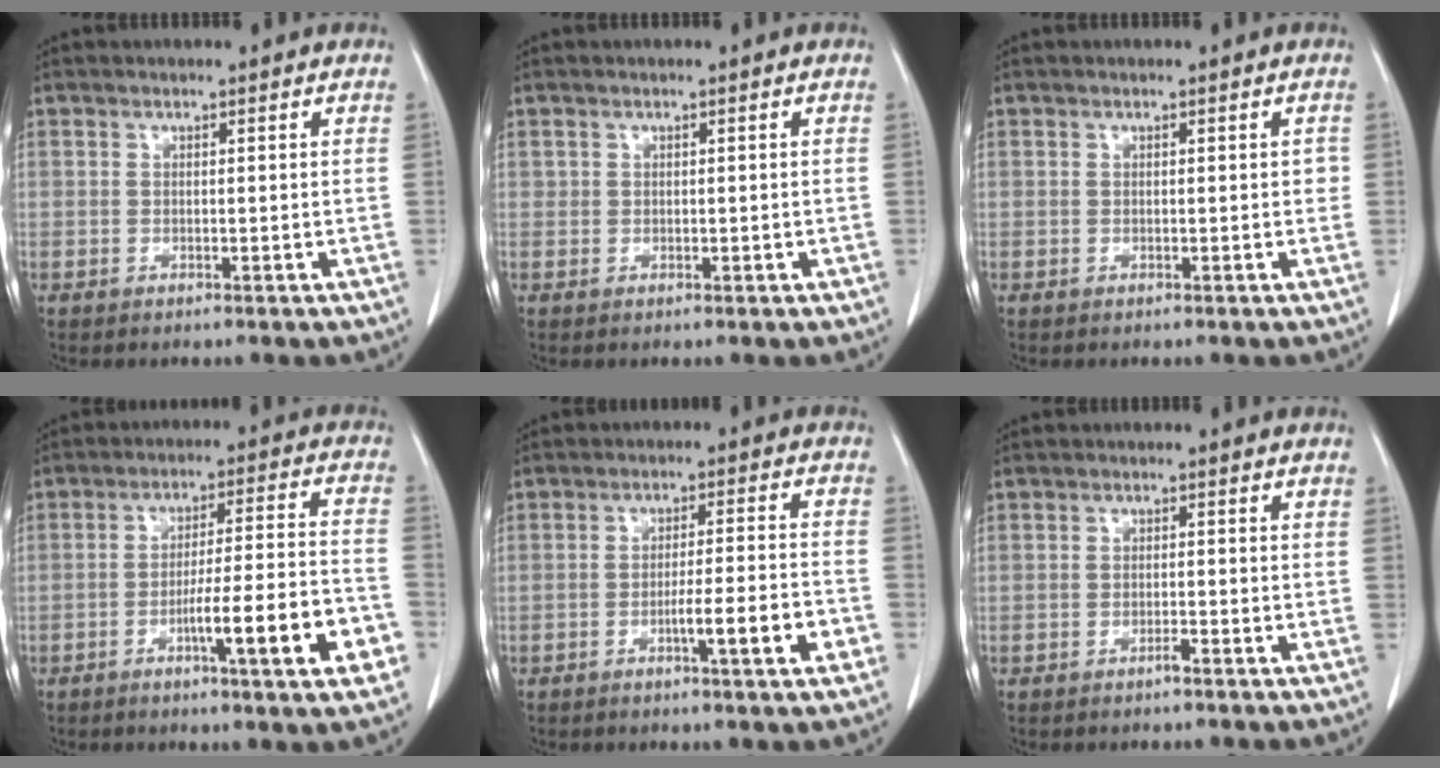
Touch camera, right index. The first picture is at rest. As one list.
[{"total": 0.8, "force": [0.0, 0.6, 0.4], "torque": [-0.009, 0.004, 0.004]}, {"total": 0.8, "force": [0.0, 0.5, 0.6], "torque": [-0.002, 0.003, 0.001]}, {"total": 13.7, "force": [-5.6, 0.7, 12.5], "torque": [-0.186, 0.004, -0.081]}, {"total": 7.8, "force": [-3.2, 0.1, 7.1], "torque": [-0.102, 0.001, -0.049]}, {"total": 1.1, "force": [-0.8, 0.1, 0.6], "torque": [-0.012, 0.001, -0.014]}]